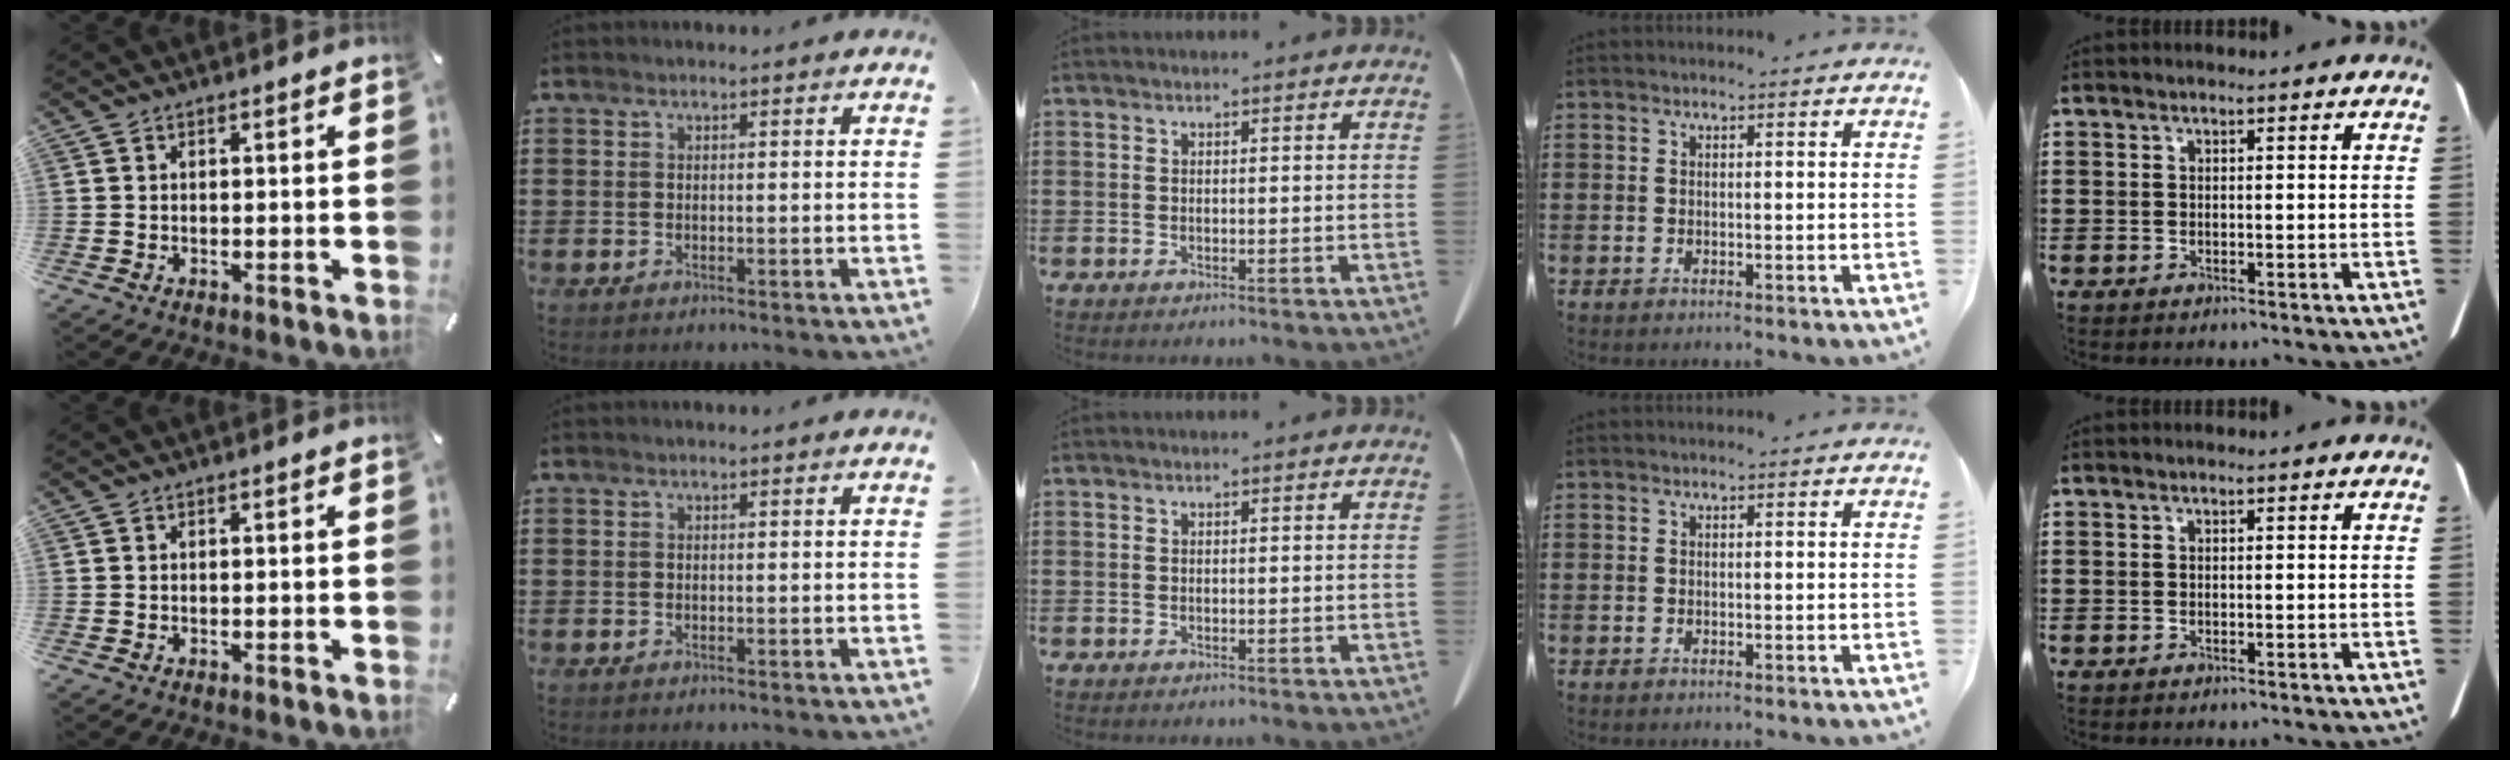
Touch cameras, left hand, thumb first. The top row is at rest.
{}